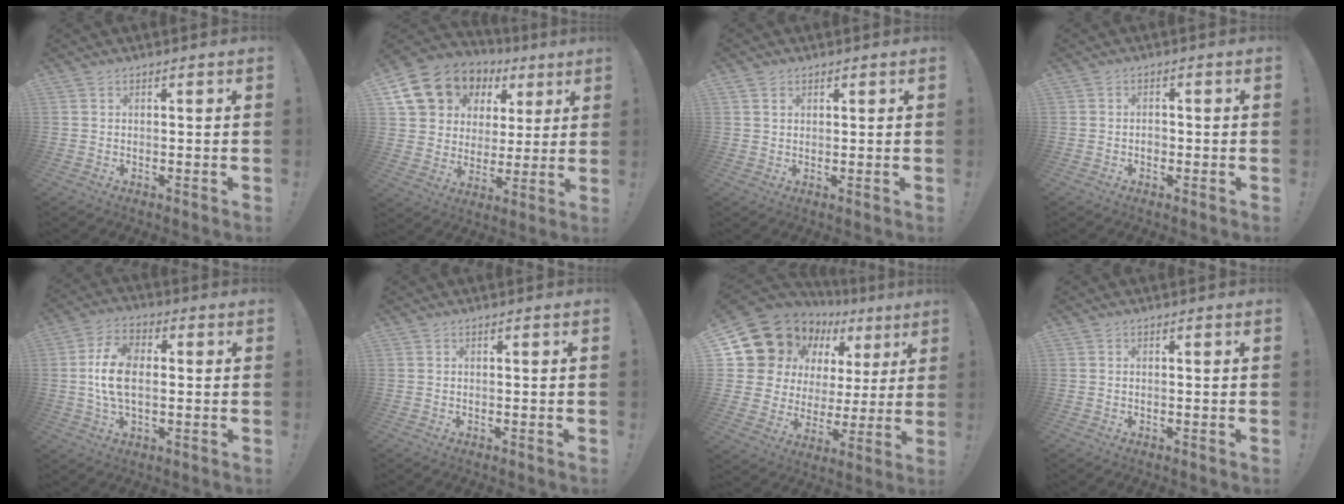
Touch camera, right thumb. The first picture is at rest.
{"total": 15.5, "force": [8.4, 11.7, 5.7], "torque": [-0.098, -0.042, 0.177]}
{"total": 2.3, "force": [1.2, 1.8, 0.8], "torque": [-0.001, -0.003, 0.020]}
{"total": 2.1, "force": [-1.0, 1.5, 0.9], "torque": [-0.009, 0.002, -0.020]}
{"total": 11.3, "force": [0.2, 6.9, 9.0], "torque": [-0.158, 0.003, 0.005]}
{"total": 0.0}
{"total": 16.1, "force": [11.8, 8.9, 6.4], "torque": [-0.104, -0.092, 0.233]}
{"total": 0.0}